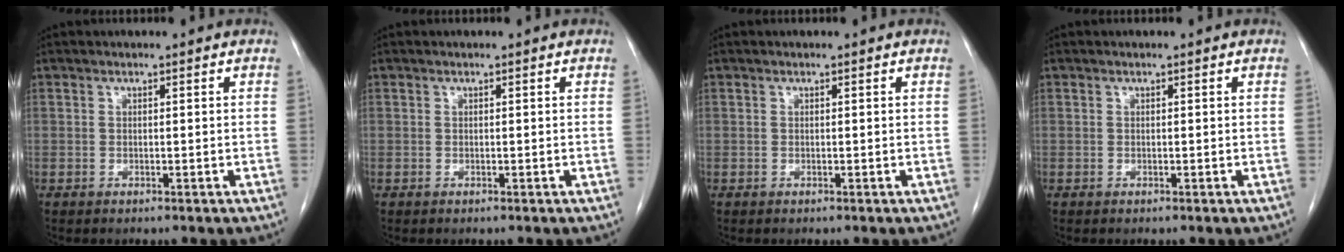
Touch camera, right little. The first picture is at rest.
{"total": 0.0}
{"total": 0.0}
{"total": 0.0}